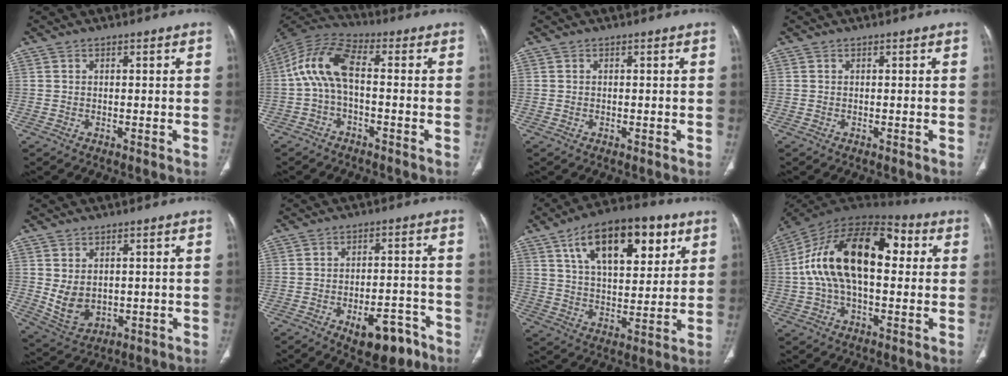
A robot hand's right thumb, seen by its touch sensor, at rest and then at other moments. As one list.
[{"total": 10.5, "force": [-0.8, 4.6, 9.4], "torque": [-0.201, 0.040, -0.025]}, {"total": 0.0}, {"total": 0.0}, {"total": 6.7, "force": [0.5, 4.8, 4.6], "torque": [-0.073, -0.012, 0.034]}, {"total": 10.0, "force": [-5.6, 4.8, 6.7], "torque": [-0.070, 0.037, -0.071]}, {"total": 20.5, "force": [9.4, 10.0, 15.2], "torque": [-0.200, -0.020, 0.155]}, {"total": 22.1, "force": [2.9, 11.9, 18.4], "torque": [-0.321, 0.041, 0.037]}]